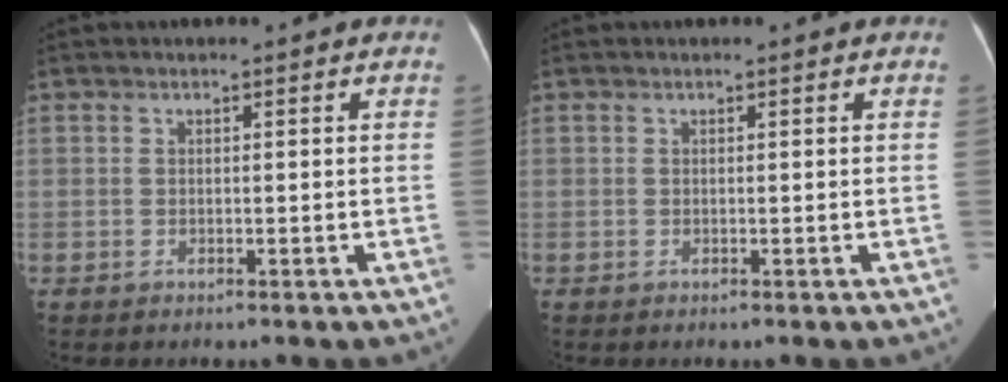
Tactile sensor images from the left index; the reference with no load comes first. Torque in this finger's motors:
{"motor_torque": [0.02, 0.02, 0.00, 0.01]}